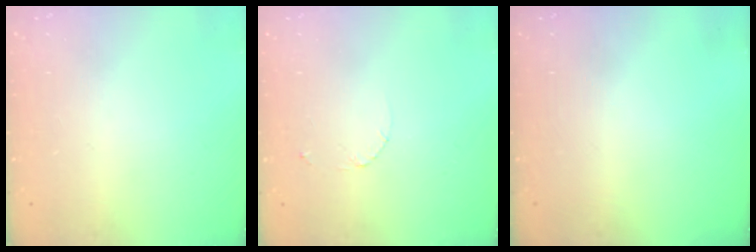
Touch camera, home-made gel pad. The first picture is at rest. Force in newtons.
{"total": 1.6, "press": 1.6, "slide": 0.2}
{"total": 0.0}